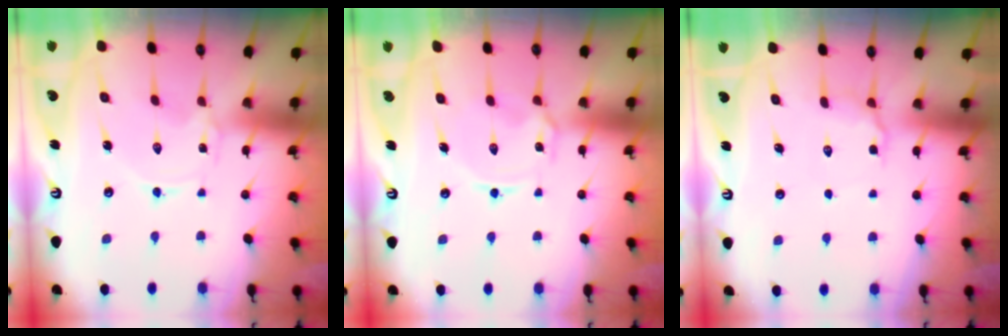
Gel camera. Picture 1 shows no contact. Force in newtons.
{"total": 3.5, "press": 3.5, "slide": 0.4}
{"total": 5.8, "press": 5.6, "slide": 1.2}